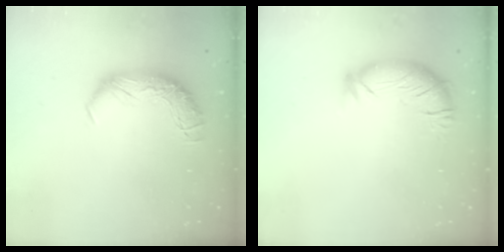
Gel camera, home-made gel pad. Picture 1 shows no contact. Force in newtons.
{"total": 2.9, "press": 2.0, "slide": 2.2}